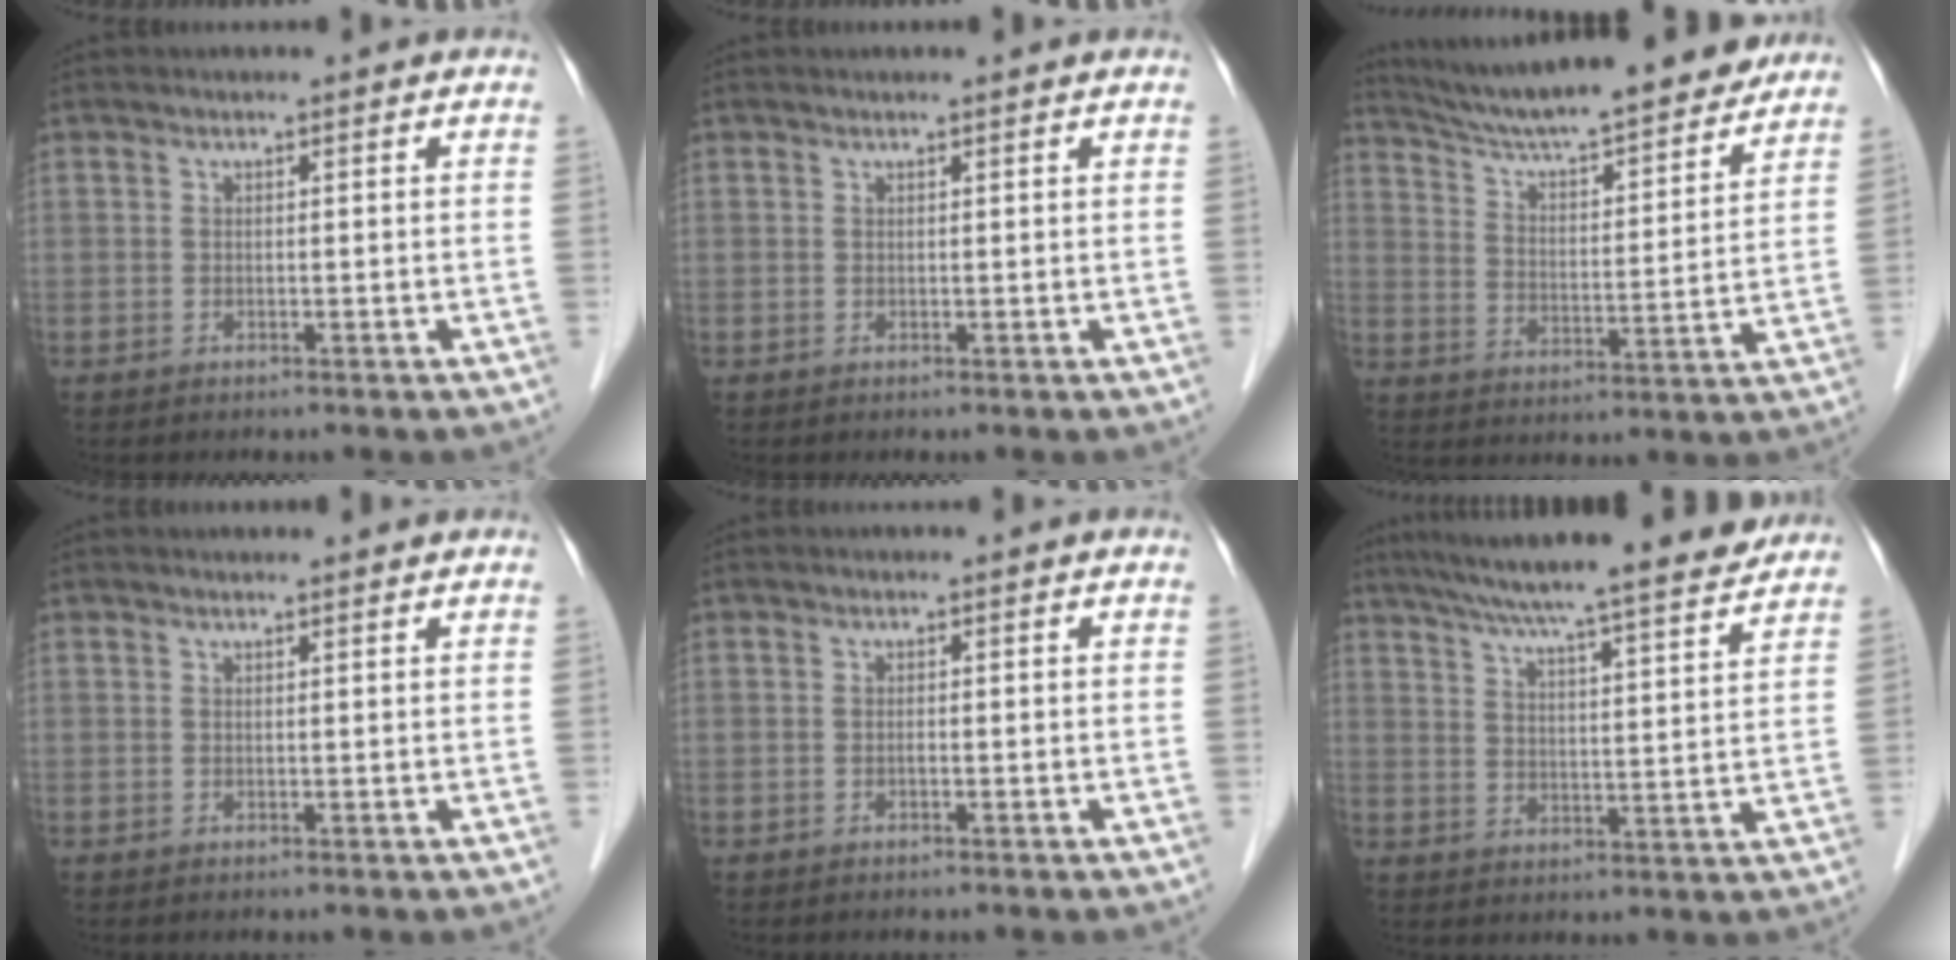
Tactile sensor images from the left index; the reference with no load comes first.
{"total": 1.4, "force": [1.3, 0.0, 0.5], "torque": [-0.012, 0.009, 0.019]}
{"total": 21.7, "force": [19.5, 2.7, 9.2], "torque": [-0.150, 0.002, 0.284]}
{"total": 2.0, "force": [2.0, 0.1, 0.5], "torque": [-0.011, 0.007, 0.023]}
{"total": 0.0}
{"total": 19.6, "force": [17.2, 0.8, 9.3], "torque": [-0.149, 0.007, 0.239]}